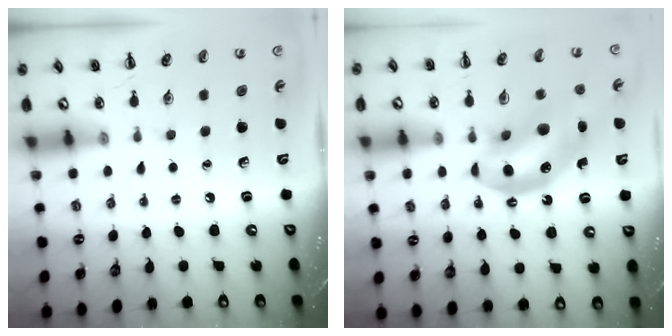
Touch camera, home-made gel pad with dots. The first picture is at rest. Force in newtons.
{"total": 12.9, "press": 12.5, "slide": 3.3}